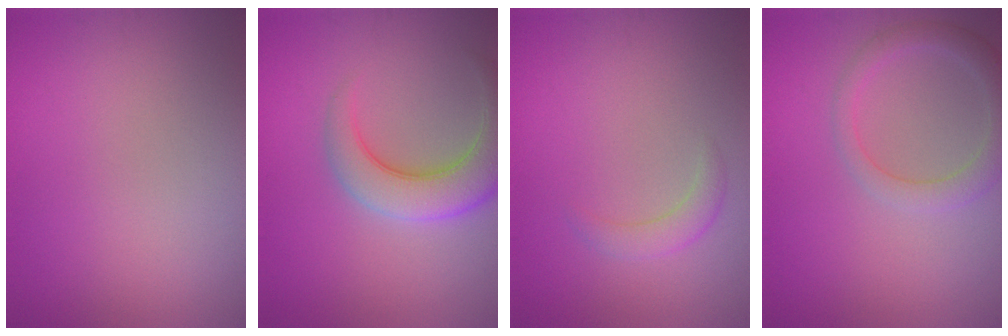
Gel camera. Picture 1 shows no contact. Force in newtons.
{"total": 5.8, "press": 5.8, "slide": 0.2}
{"total": 1.7, "press": 1.7, "slide": 0.1}
{"total": 3.0, "press": 2.9, "slide": 0.3}